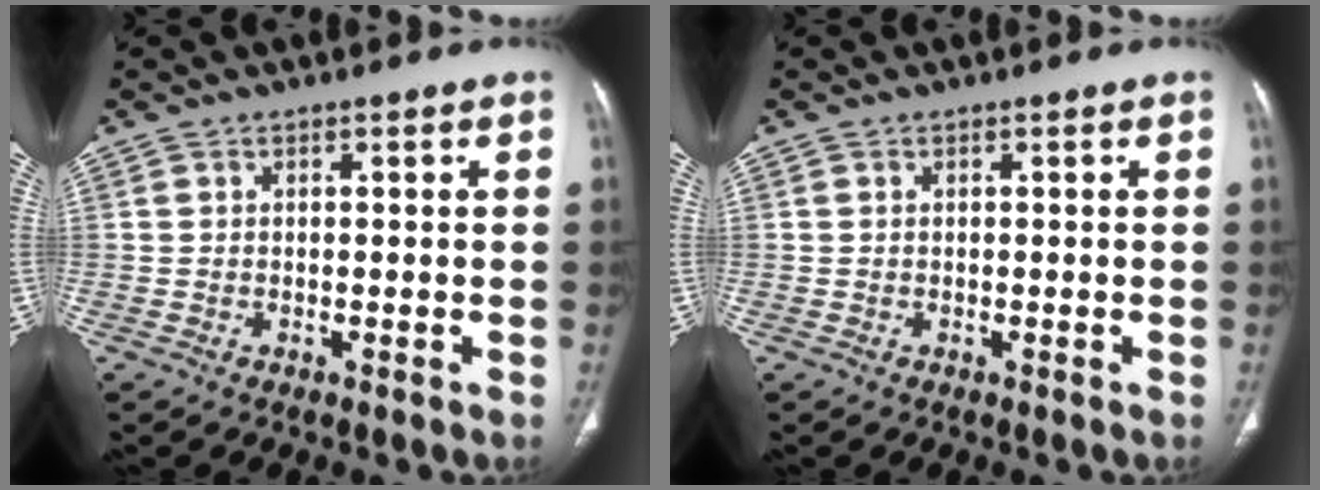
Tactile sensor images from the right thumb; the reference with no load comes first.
{"total": 0.0}